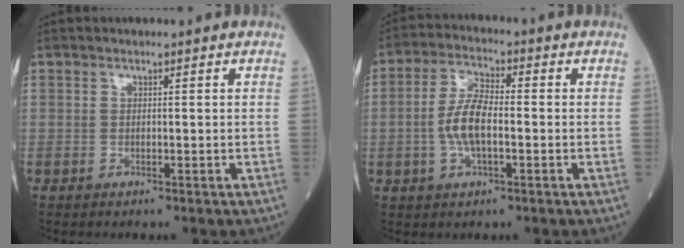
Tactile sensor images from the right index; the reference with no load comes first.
{"total": 6.8, "force": [-1.0, 2.3, 6.3], "torque": [-0.136, 0.008, -0.024]}